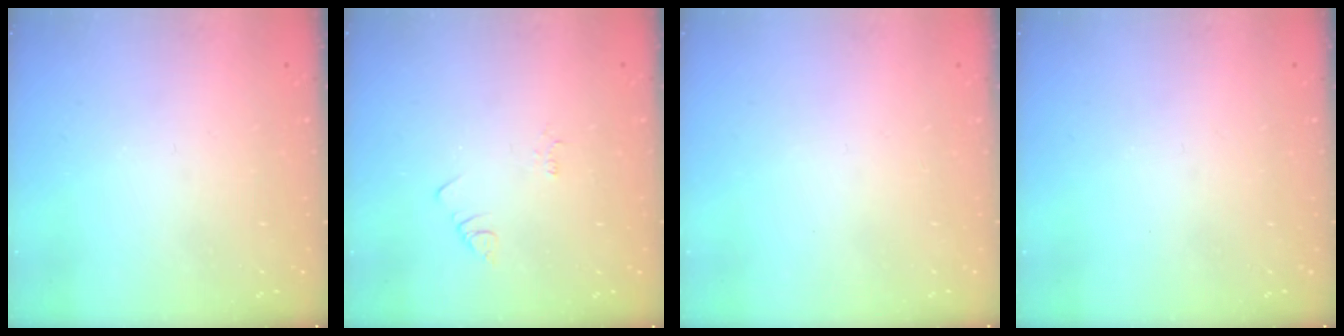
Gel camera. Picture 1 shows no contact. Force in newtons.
{"total": 1.9, "press": 1.9, "slide": 0.2}
{"total": 1.6, "press": 1.5, "slide": 0.1}
{"total": 0.0}